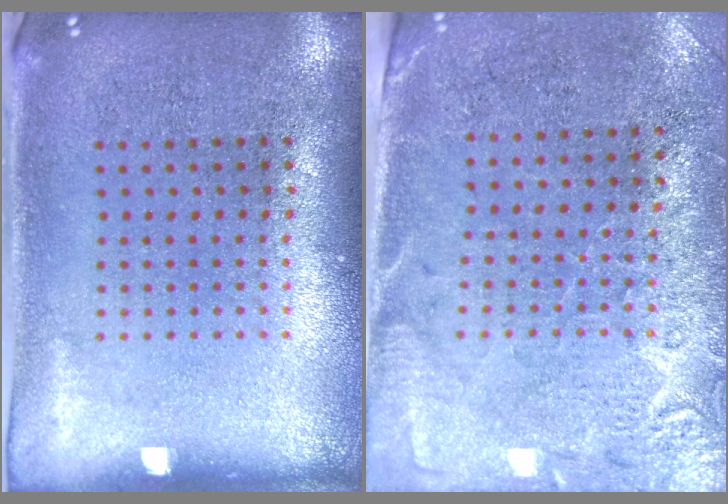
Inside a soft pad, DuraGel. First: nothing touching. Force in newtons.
{"total": 2.8, "press": 2.5, "slide": 1.3}